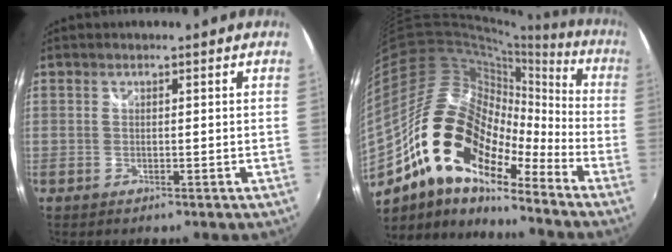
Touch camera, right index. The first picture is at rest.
{"total": 20.3, "force": [-12.3, 9.7, 12.8], "torque": [-0.228, -0.015, -0.239]}